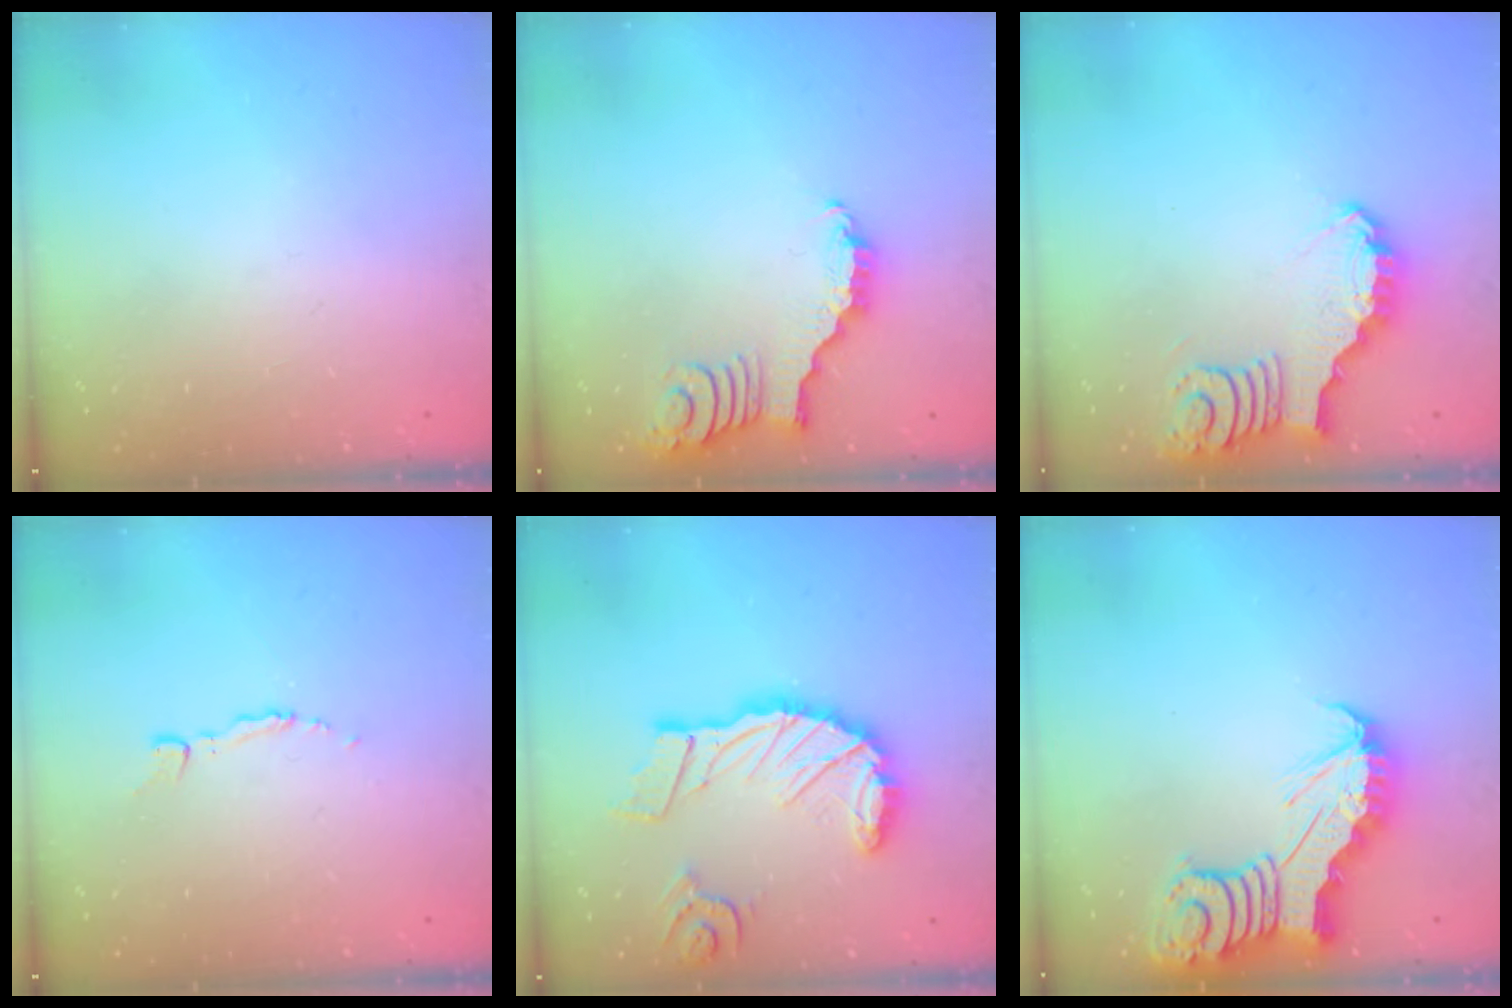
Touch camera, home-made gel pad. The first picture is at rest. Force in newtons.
{"total": 2.8, "press": 2.7, "slide": 0.4}
{"total": 3.8, "press": 3.8, "slide": 0.1}
{"total": 2.2, "press": 2.2, "slide": 0.2}
{"total": 19.4, "press": 19.2, "slide": 2.4}
{"total": 6.8, "press": 6.8, "slide": 0.9}